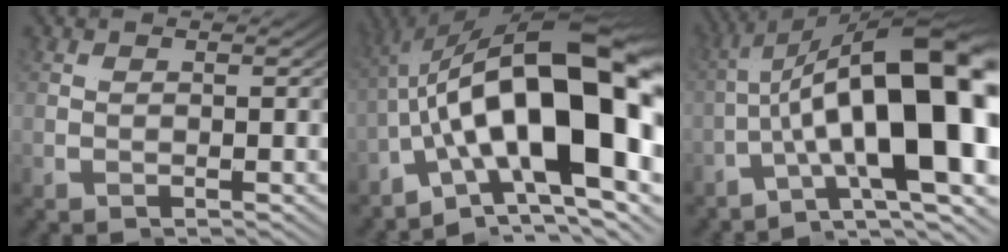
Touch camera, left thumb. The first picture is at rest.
{"total": 19.5, "force": [-0.9, 9.2, 17.2], "torque": [-0.270, 0.000, -0.027]}
{"total": 15.9, "force": [-2.1, 5.8, 14.7], "torque": [-0.217, 0.002, -0.042]}